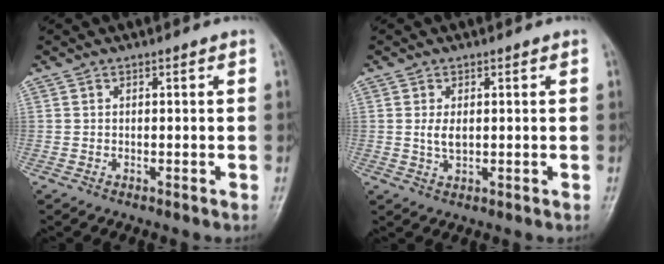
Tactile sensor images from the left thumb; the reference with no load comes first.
{"total": 2.9, "force": [0.4, 1.6, 2.4], "torque": [-0.043, -0.006, 0.008]}